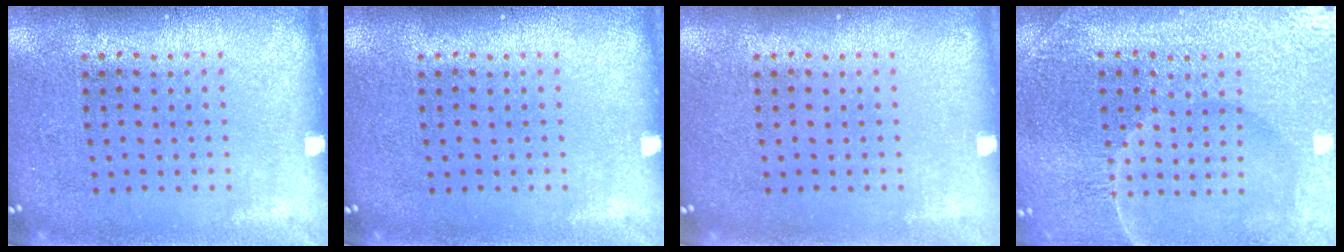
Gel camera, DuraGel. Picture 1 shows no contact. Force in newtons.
{"total": 0.0}
{"total": 0.0}
{"total": 5.0, "press": 4.8, "slide": 1.7}